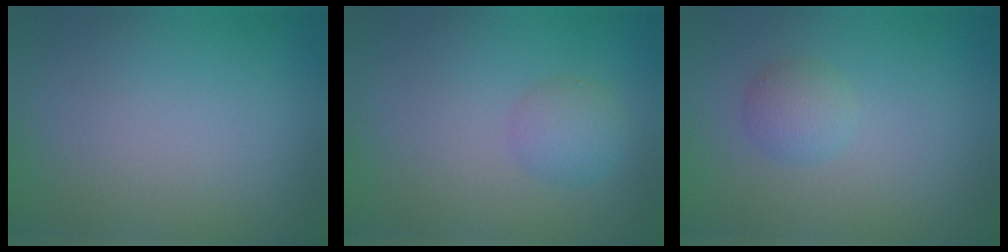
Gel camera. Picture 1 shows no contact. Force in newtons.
{"total": 2.0, "press": 2.0, "slide": 0.0}
{"total": 1.8, "press": 1.8, "slide": 0.1}